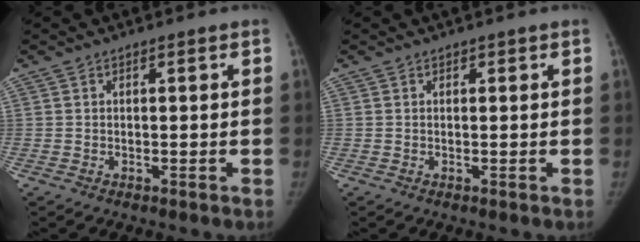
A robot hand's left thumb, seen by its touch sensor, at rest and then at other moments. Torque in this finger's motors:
{"motor_torque": [-0.16, -0.01, 0.11, 0.42, -0.02]}